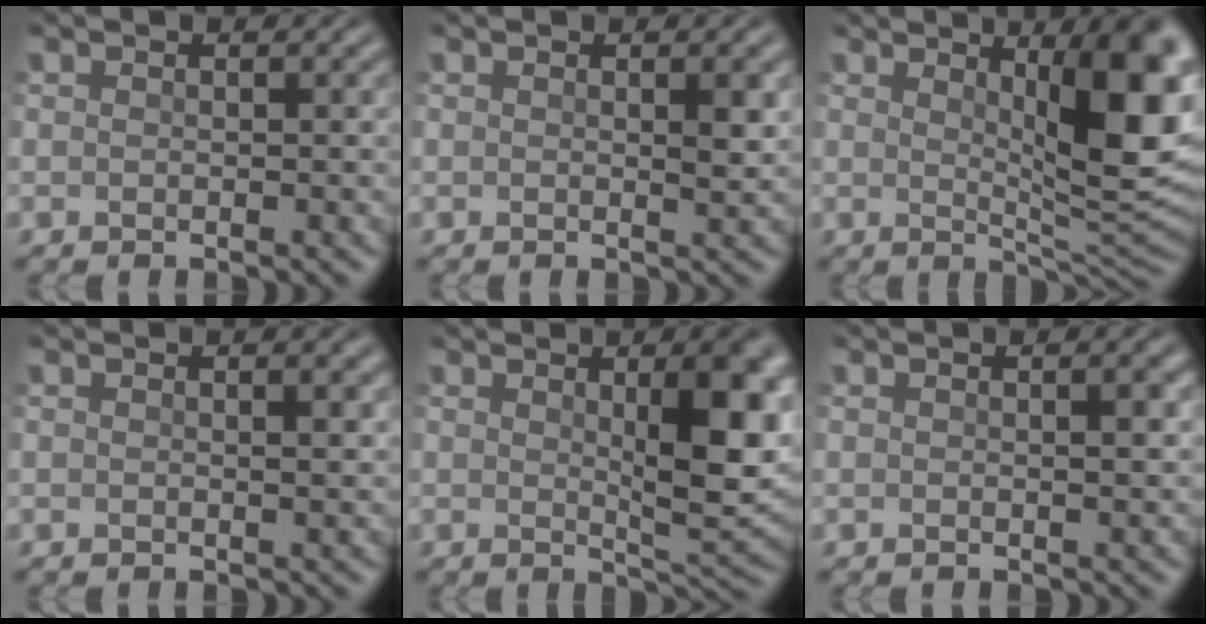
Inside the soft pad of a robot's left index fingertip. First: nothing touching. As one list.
[{"total": 1.5, "force": [0.3, 0.6, 1.3], "torque": [-0.021, -0.002, 0.009]}, {"total": 8.7, "force": [2.7, 2.0, 8.1], "torque": [-0.105, -0.004, 0.050]}, {"total": 1.0, "force": [0.4, 0.3, 0.8], "torque": [-0.013, 0.001, 0.009]}, {"total": 7.6, "force": [1.7, 2.4, 7.0], "torque": [-0.097, -0.001, 0.033]}, {"total": 1.3, "force": [0.2, 0.5, 1.1], "torque": [-0.017, 0.002, 0.006]}]